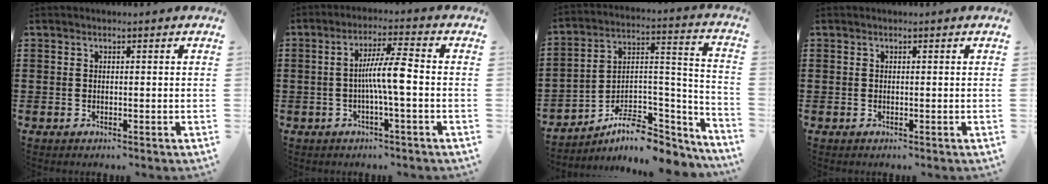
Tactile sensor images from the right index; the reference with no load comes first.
{"total": 6.5, "force": [-0.9, 0.4, 6.4], "torque": [-0.115, 0.002, -0.021]}
{"total": 8.2, "force": [-6.1, 3.5, 4.2], "torque": [-0.077, 0.006, -0.115]}
{"total": 0.0}